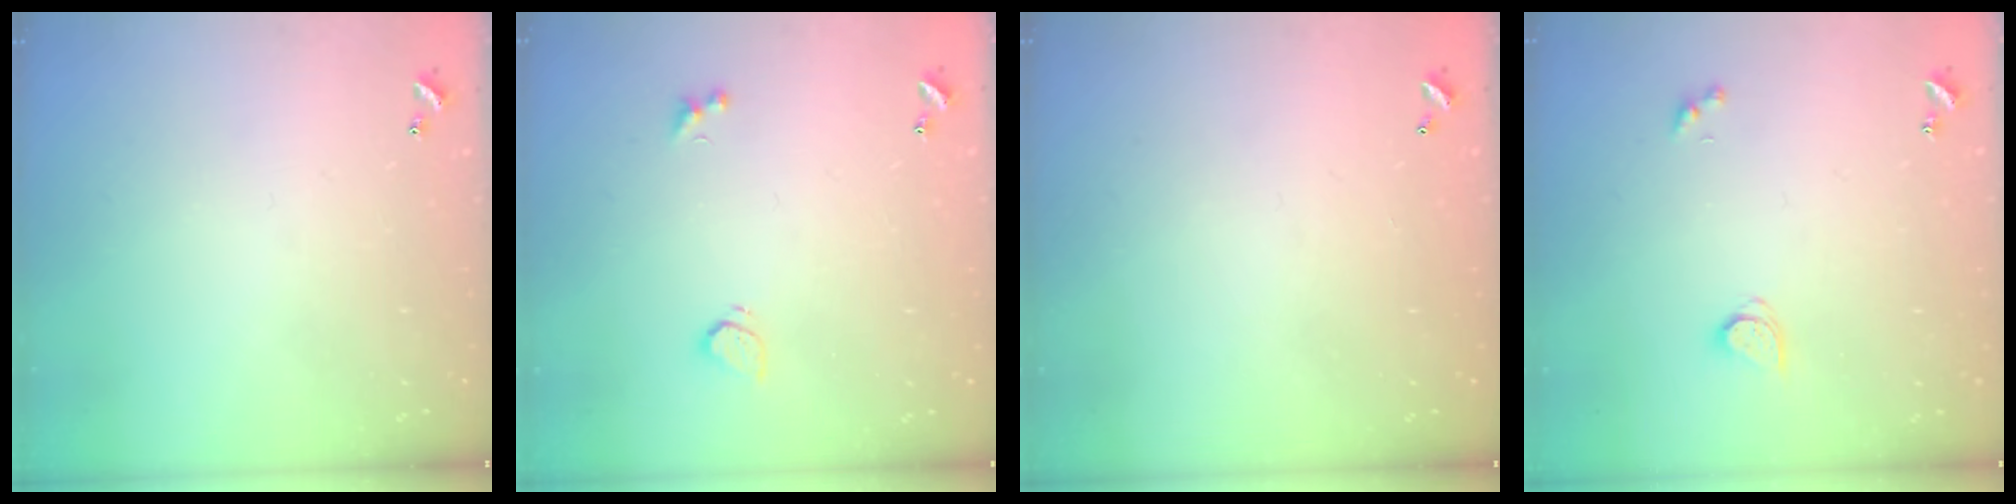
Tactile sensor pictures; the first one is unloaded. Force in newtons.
{"total": 2.1, "press": 1.8, "slide": 1.2}
{"total": 2.9, "press": 2.9, "slide": 0.1}
{"total": 2.6, "press": 2.6, "slide": 0.3}